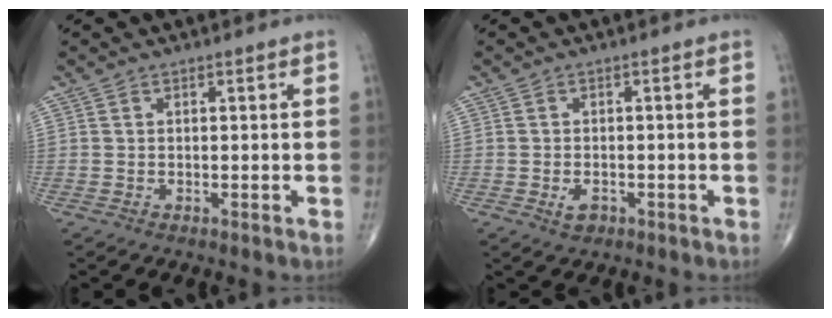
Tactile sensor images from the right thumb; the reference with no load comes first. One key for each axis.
{"total": 2.4, "fx": -1.0, "fy": 1.6, "fz": 1.5, "tx": -0.022, "ty": 0.002, "tz": -0.012}